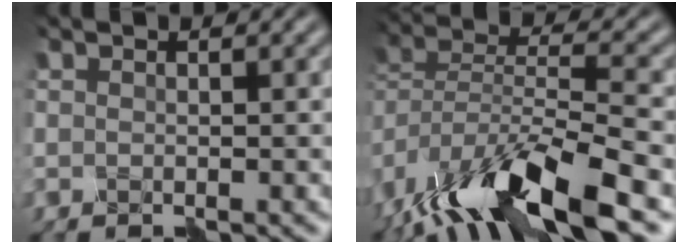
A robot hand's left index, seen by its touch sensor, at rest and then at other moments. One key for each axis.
{"total": 12.6, "fx": -8.5, "fy": 4.0, "fz": 8.3, "tx": -0.163, "ty": -0.004, "tz": -0.151}